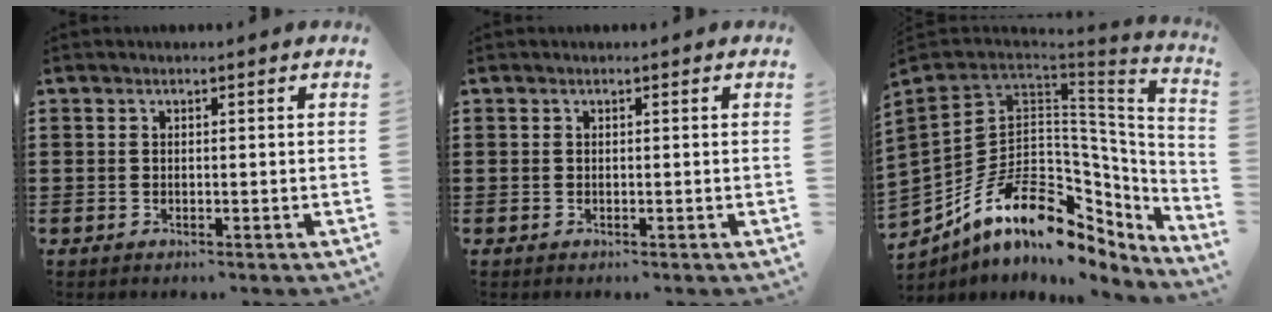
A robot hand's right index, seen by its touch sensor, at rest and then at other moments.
{"total": 0.0}
{"total": 19.1, "force": [-6.9, 12.2, 13.0], "torque": [-0.251, 0.011, -0.114]}